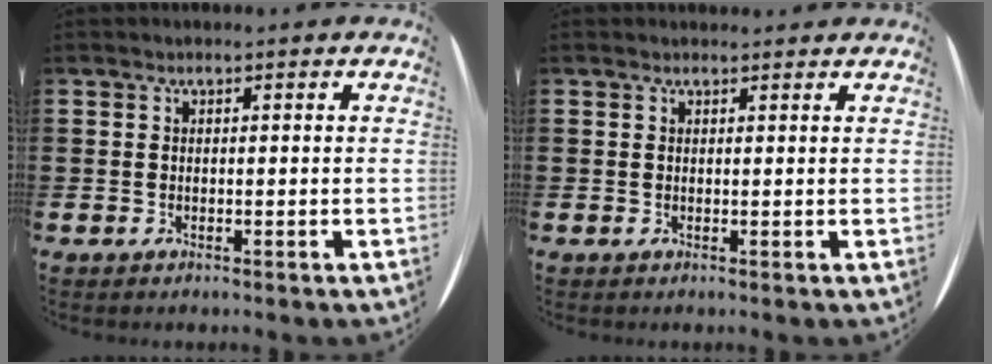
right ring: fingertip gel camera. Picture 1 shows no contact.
{"total": 0.5, "force": [0.5, 0.1, 0.0], "torque": [-0.001, 0.003, 0.011]}